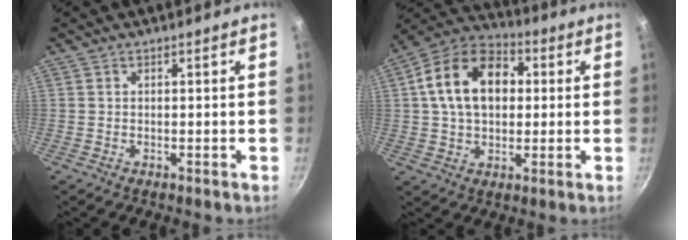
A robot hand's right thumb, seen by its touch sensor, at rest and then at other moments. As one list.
[{"total": 16.3, "force": [2.7, 11.4, 11.4], "torque": [-0.164, 0.026, 0.030]}]